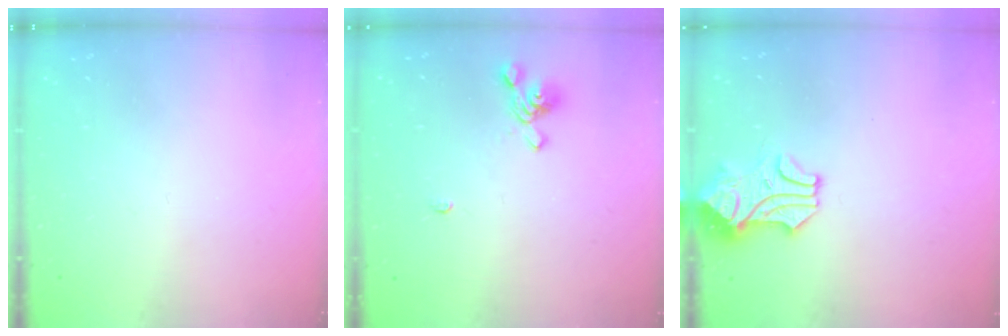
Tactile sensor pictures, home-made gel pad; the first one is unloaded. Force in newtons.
{"total": 2.6, "press": 2.5, "slide": 0.9}
{"total": 1.2, "press": 0.7, "slide": 1.0}